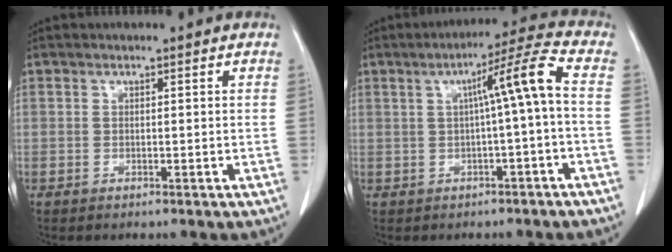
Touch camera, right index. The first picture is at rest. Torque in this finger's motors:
{"motor_torque": [0.75, 0.07, 0.31, 0.10]}